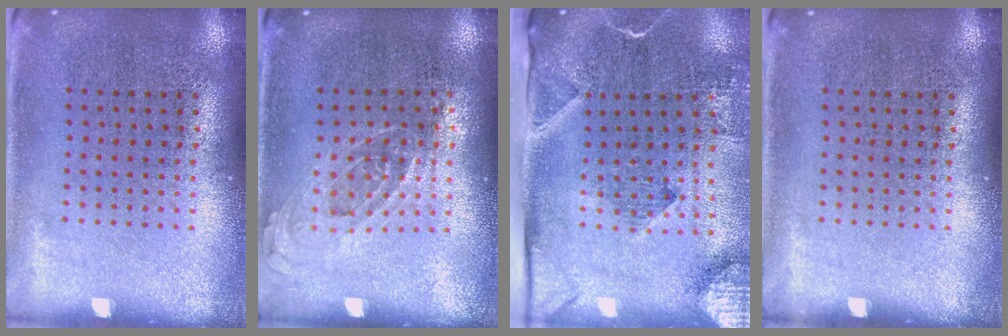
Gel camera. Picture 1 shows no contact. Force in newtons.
{"total": 0.8, "press": 0.7, "slide": 0.3}
{"total": 3.2, "press": 2.2, "slide": 2.3}
{"total": 0.0}